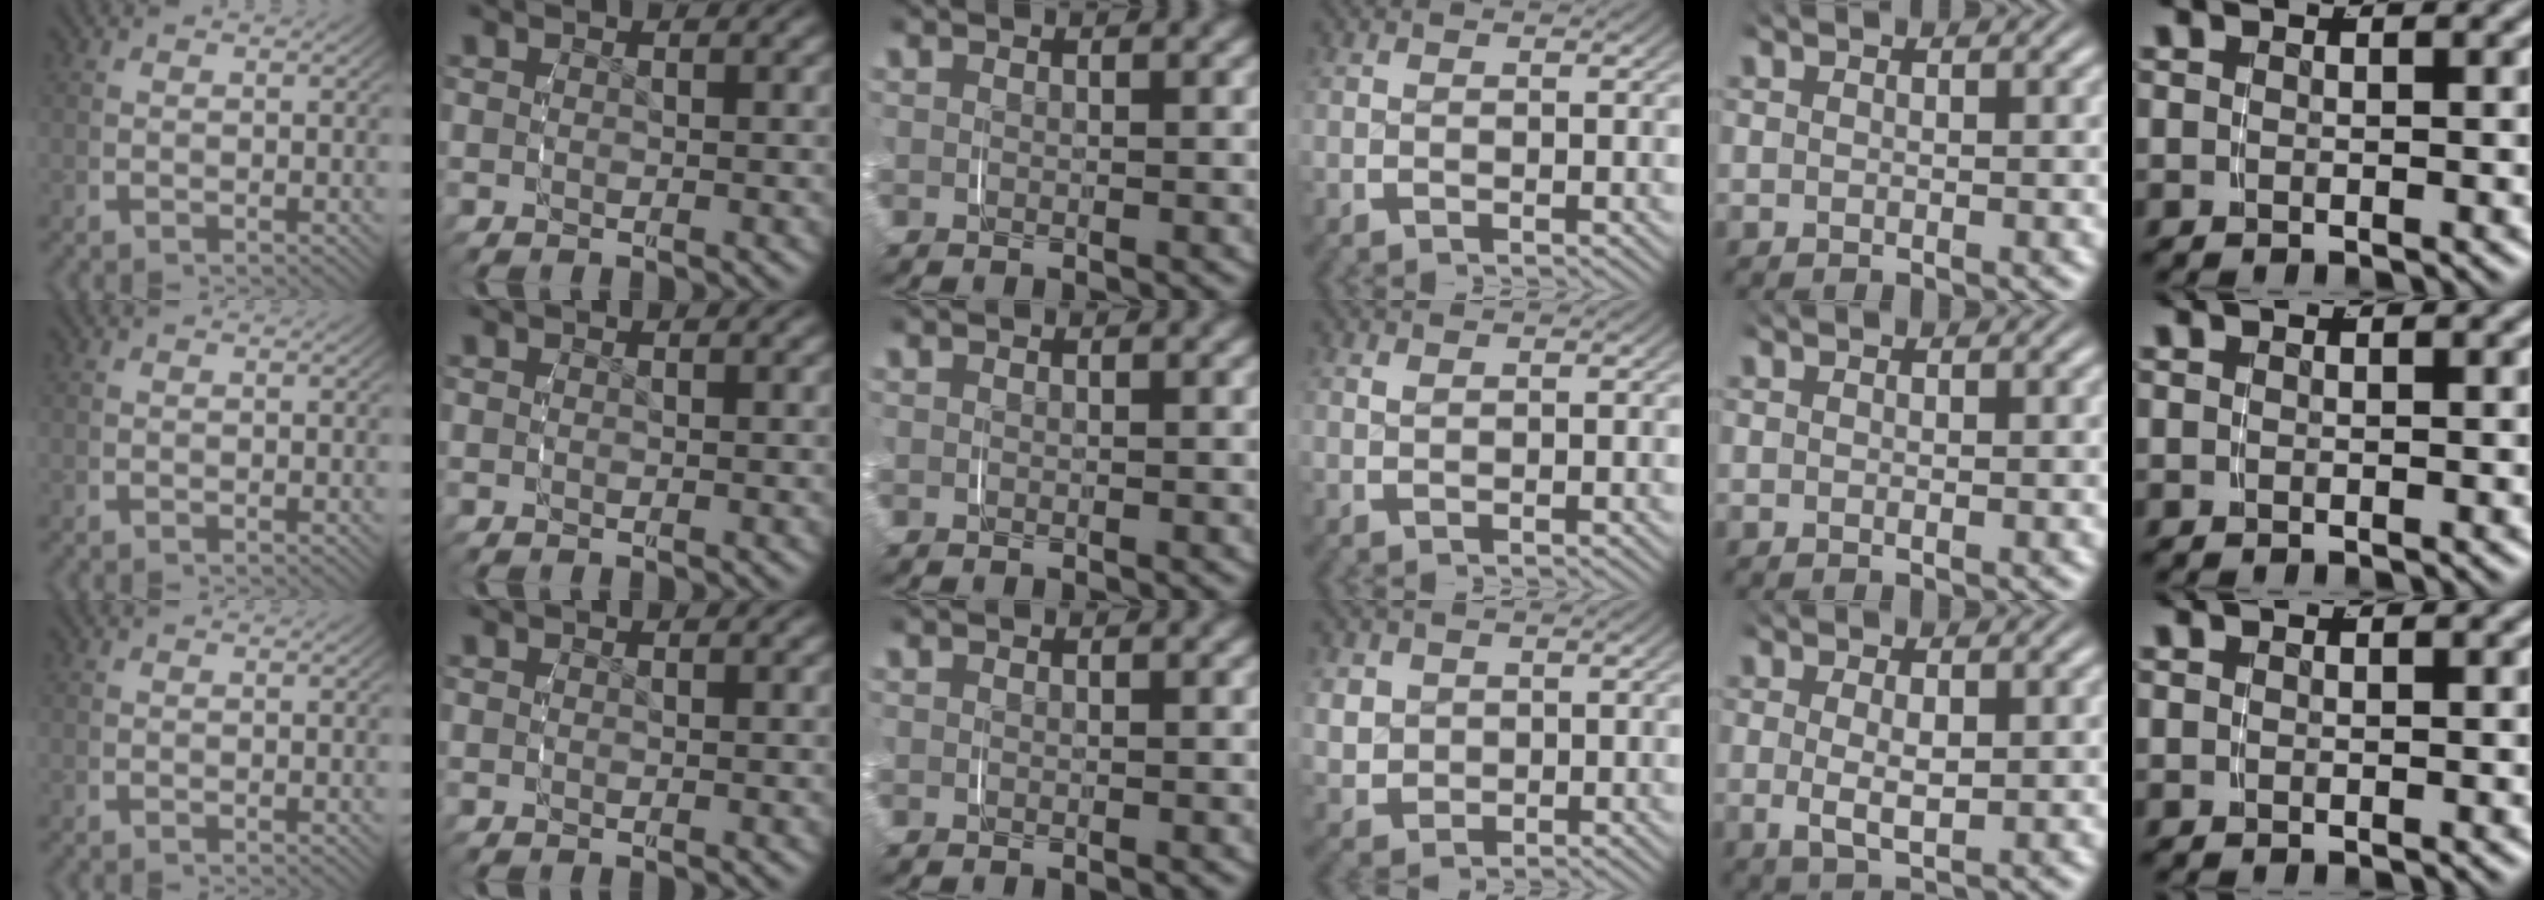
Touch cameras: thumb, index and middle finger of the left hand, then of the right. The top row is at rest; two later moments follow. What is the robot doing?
{"motion": "grasp_and_lifting", "object": "pen bag"}